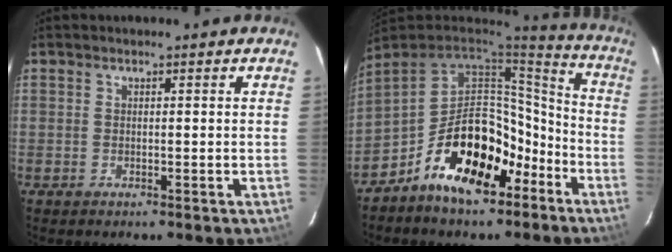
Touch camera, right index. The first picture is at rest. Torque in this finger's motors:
{"motor_torque": [1.80, -0.34, 0.80, 0.05]}